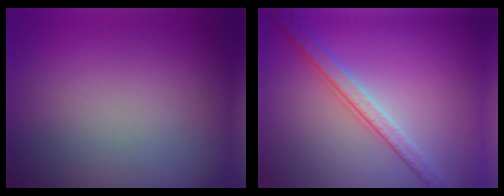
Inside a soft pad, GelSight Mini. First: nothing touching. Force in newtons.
{"total": 3.3, "press": 3.2, "slide": 1.0}